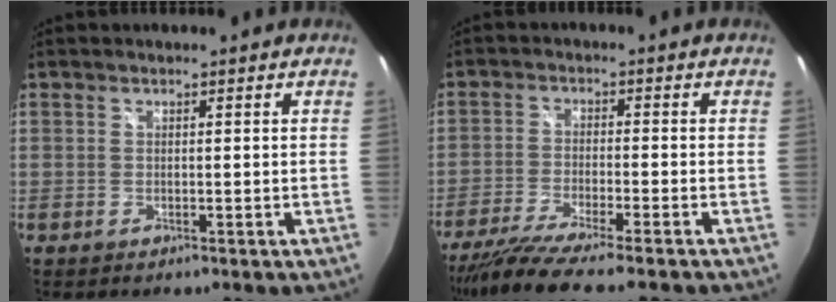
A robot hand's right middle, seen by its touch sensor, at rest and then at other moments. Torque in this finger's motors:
{"motor_torque": [1.07, -1.07, 0.27, 0.08]}